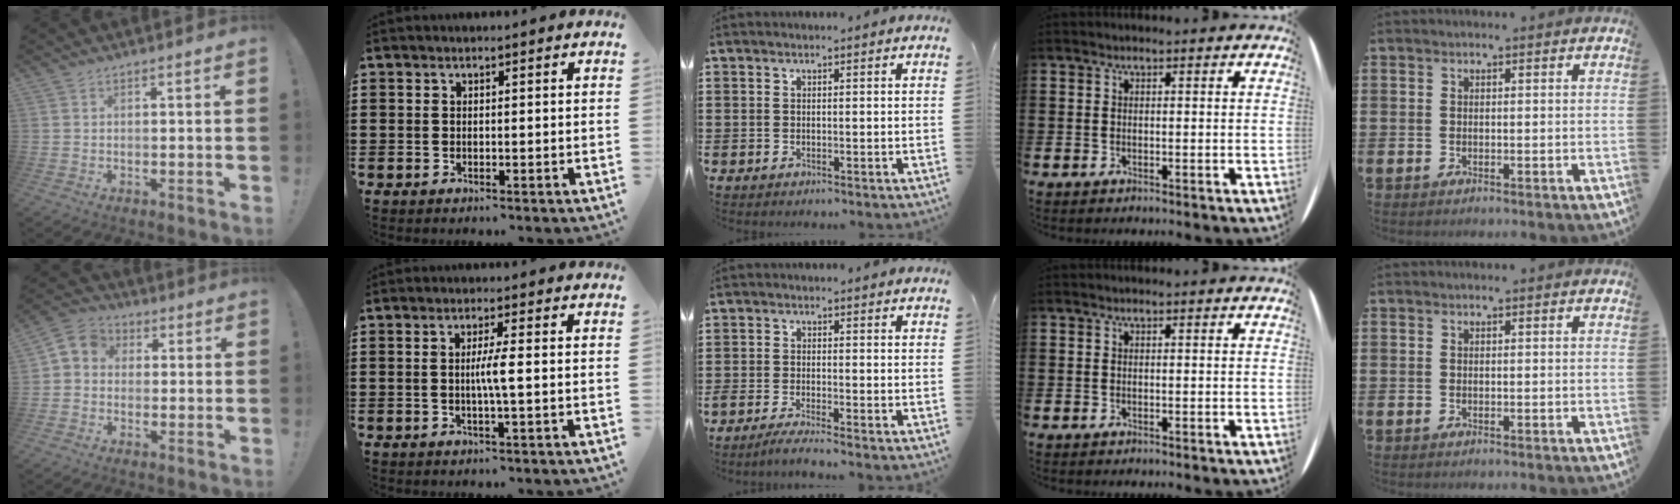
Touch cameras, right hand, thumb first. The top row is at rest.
{"thumb": {"total": 5.6, "force": [0.0, 5.1, 2.5], "torque": [-0.045, 0.018, 0.005]}, "index": {"total": 3.2, "force": [-0.2, -0.2, 3.2], "torque": [-0.058, -0.007, -0.007]}, "middle": {"total": 2.1, "force": [-1.9, -0.2, 0.9], "torque": [-0.016, 0.002, -0.036]}}